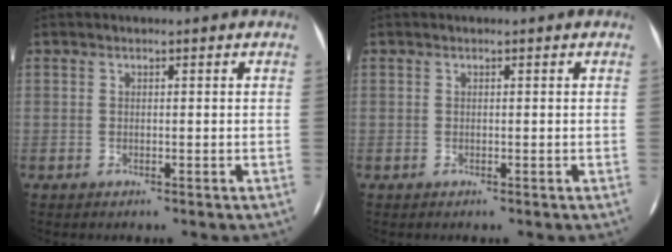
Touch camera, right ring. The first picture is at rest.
{"total": 0.0}